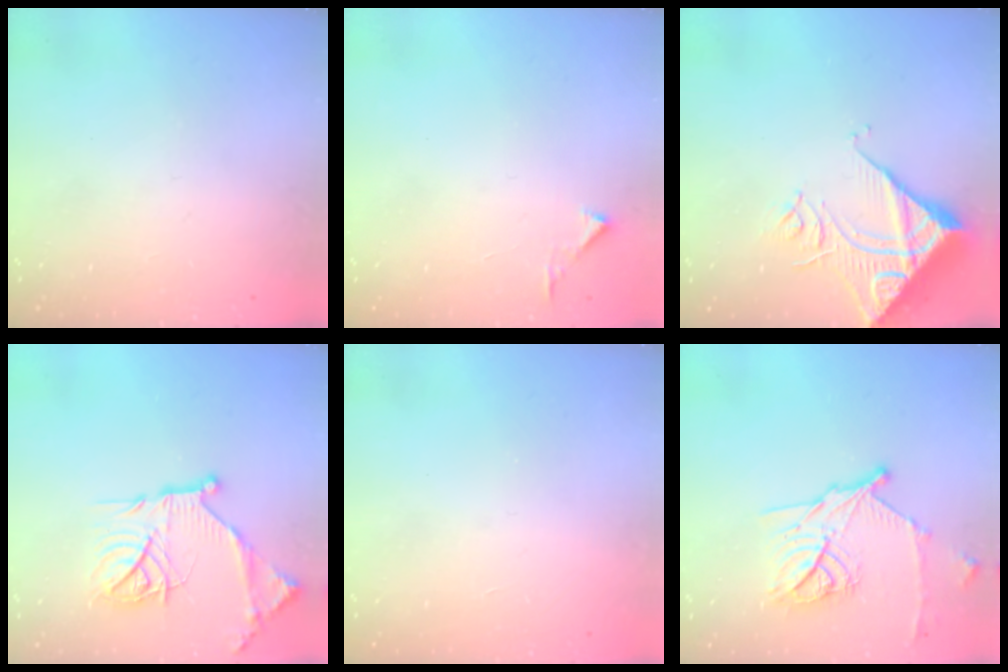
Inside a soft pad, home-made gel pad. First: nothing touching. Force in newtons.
{"total": 2.8, "press": 2.8, "slide": 0.3}
{"total": 13.9, "press": 13.8, "slide": 1.7}
{"total": 18.5, "press": 18.4, "slide": 1.9}
{"total": 1.6, "press": 1.6, "slide": 0.1}
{"total": 14.9, "press": 14.9, "slide": 0.8}